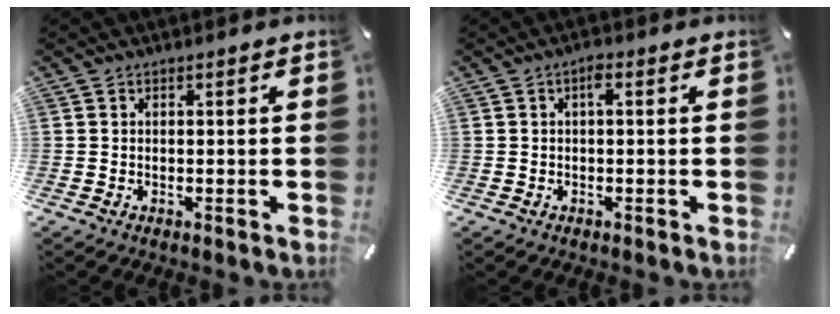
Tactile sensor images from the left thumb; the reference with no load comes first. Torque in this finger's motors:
{"motor_torque": [-0.20, -0.08, 0.29, -0.04, 0.09]}